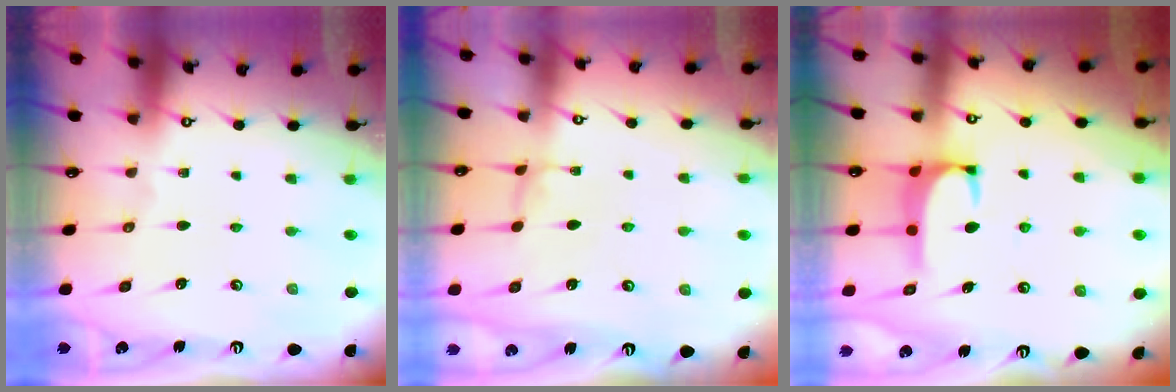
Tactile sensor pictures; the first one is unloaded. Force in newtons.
{"total": 2.4, "press": 2.4, "slide": 0.3}
{"total": 1.3, "press": 1.2, "slide": 0.5}